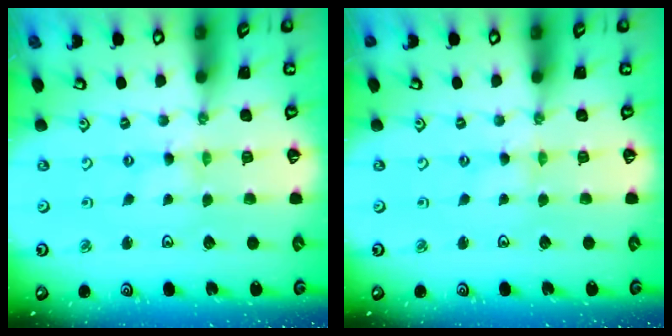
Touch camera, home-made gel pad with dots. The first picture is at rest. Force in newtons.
{"total": 0.0}